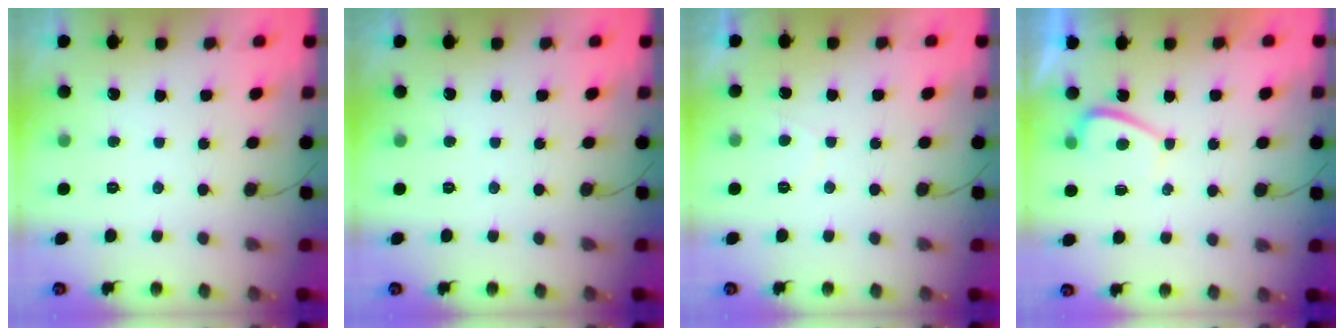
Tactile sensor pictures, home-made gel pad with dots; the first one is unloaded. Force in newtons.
{"total": 0.0}
{"total": 1.0, "press": 0.8, "slide": 0.6}
{"total": 2.3, "press": 2.1, "slide": 0.7}